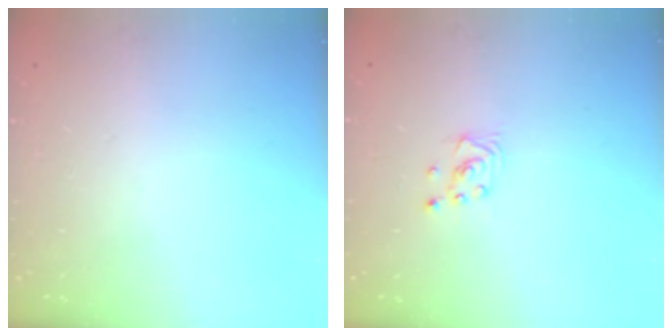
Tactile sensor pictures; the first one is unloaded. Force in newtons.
{"total": 2.0, "press": 2.0, "slide": 0.1}